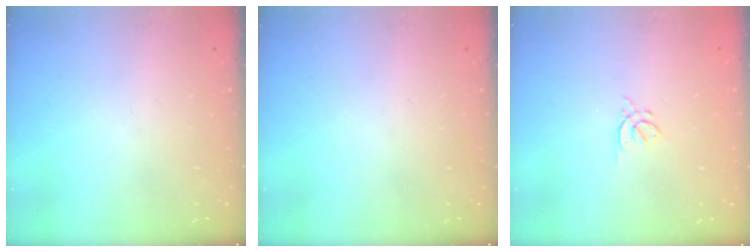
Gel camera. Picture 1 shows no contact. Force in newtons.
{"total": 0.0}
{"total": 2.5, "press": 2.4, "slide": 0.6}